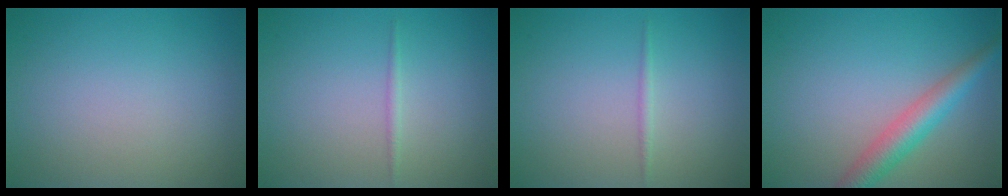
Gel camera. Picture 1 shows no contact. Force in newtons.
{"total": 0.7, "press": 0.7, "slide": 0.0}
{"total": 0.7, "press": 0.7, "slide": 0.0}
{"total": 4.0, "press": 4.0, "slide": 0.1}